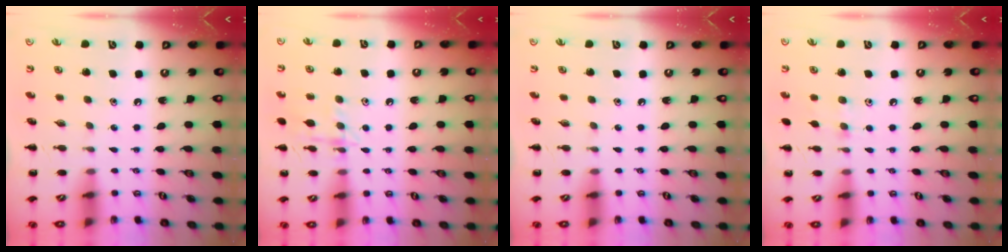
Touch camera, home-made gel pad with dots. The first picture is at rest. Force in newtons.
{"total": 10.8, "press": 10.7, "slide": 1.0}
{"total": 0.0}
{"total": 5.7, "press": 5.5, "slide": 1.7}